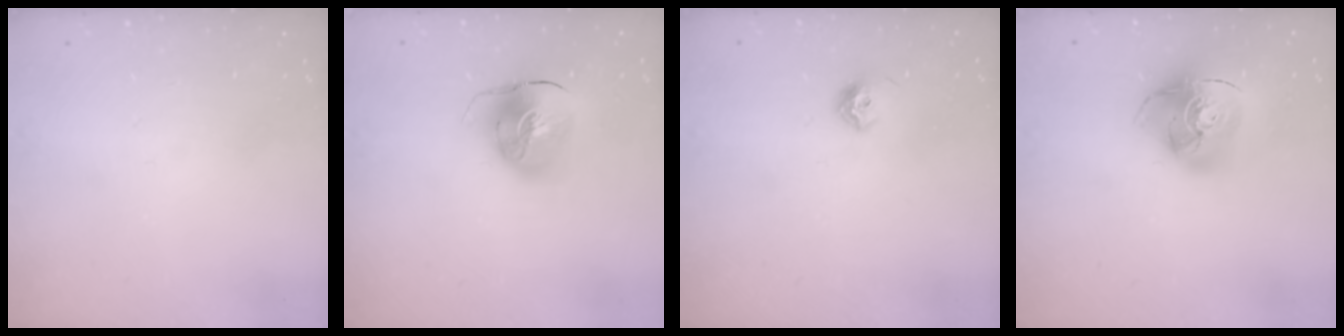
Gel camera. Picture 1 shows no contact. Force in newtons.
{"total": 11.5, "press": 11.4, "slide": 1.5}
{"total": 6.8, "press": 6.7, "slide": 1.1}
{"total": 14.9, "press": 14.8, "slide": 1.6}